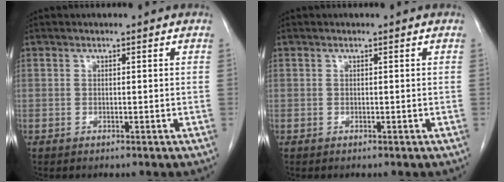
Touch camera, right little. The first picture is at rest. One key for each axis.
{"total": 0.0}